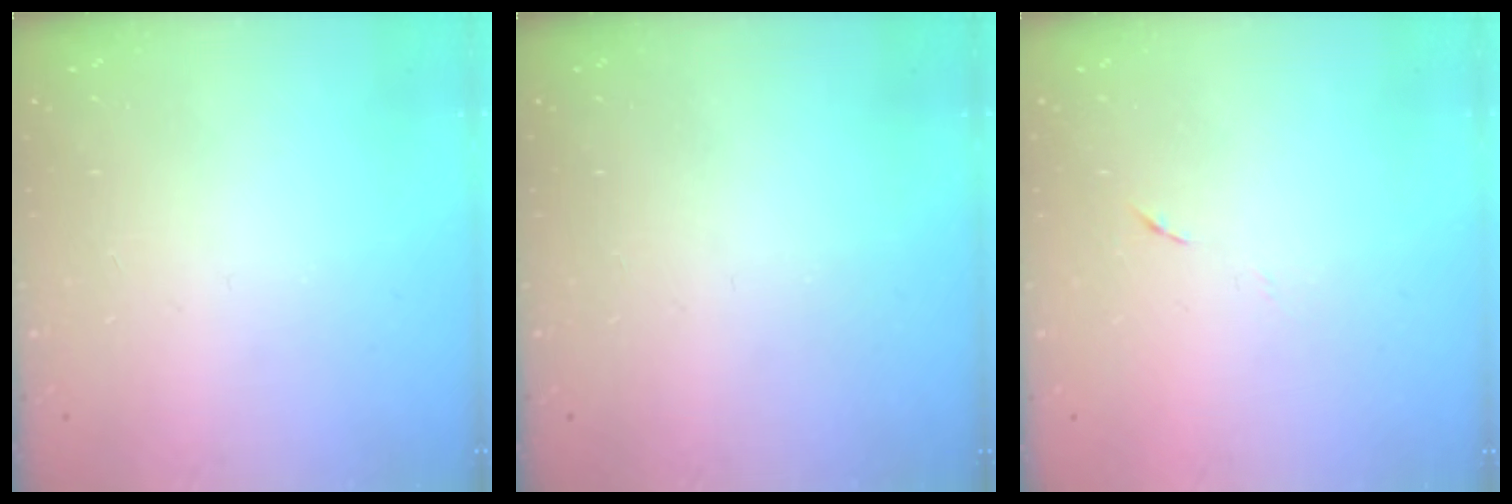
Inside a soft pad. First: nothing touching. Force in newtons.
{"total": 0.0}
{"total": 3.9, "press": 3.5, "slide": 1.6}